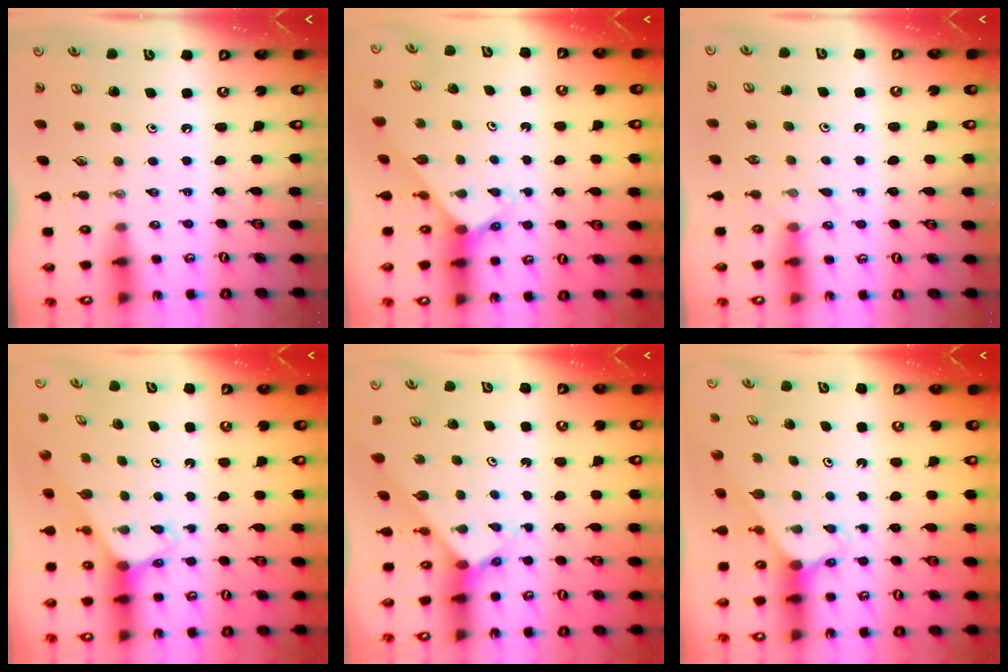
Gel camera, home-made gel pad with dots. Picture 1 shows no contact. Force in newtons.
{"total": 2.7, "press": 2.7, "slide": 0.2}
{"total": 4.6, "press": 4.6, "slide": 0.5}
{"total": 2.8, "press": 2.8, "slide": 0.2}
{"total": 2.6, "press": 2.6, "slide": 0.2}
{"total": 2.2, "press": 2.2, "slide": 0.2}